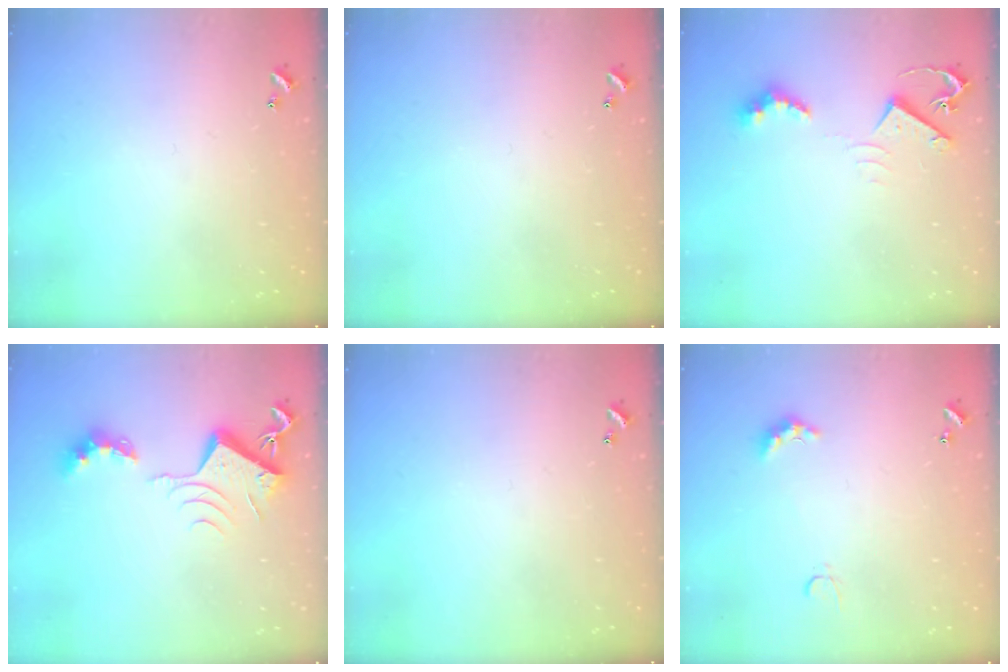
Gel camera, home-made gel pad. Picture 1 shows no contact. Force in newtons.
{"total": 0.0}
{"total": 6.6, "press": 6.5, "slide": 1.0}
{"total": 12.0, "press": 11.9, "slide": 1.2}
{"total": 0.0}
{"total": 3.3, "press": 3.3, "slide": 0.7}